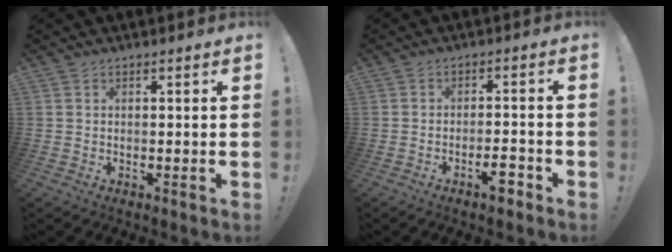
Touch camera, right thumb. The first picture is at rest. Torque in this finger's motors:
{"motor_torque": [0.89, 0.83, 1.28, -1.49, 0.39]}